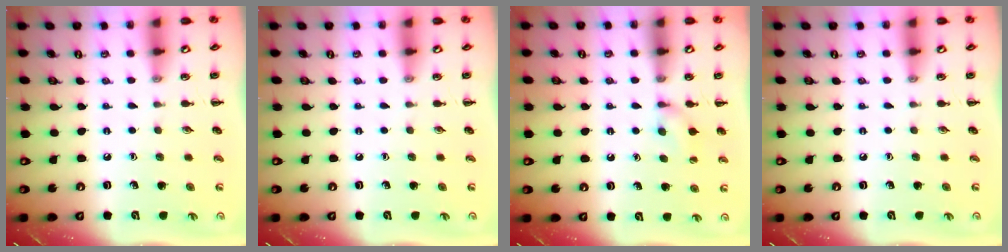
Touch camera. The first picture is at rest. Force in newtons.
{"total": 0.0}
{"total": 7.1, "press": 6.8, "slide": 2.0}
{"total": 0.0}